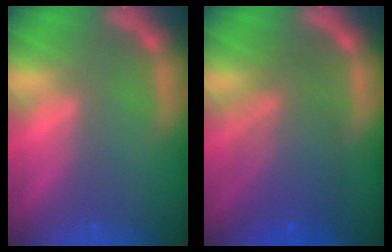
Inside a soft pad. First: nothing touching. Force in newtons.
{"total": 7.1}